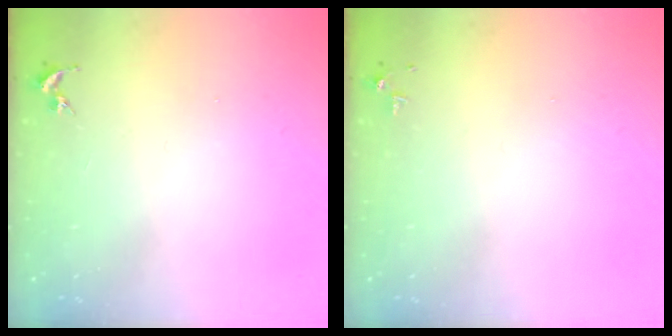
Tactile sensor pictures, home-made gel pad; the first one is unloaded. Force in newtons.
{"total": 3.1, "press": 3.1, "slide": 0.4}